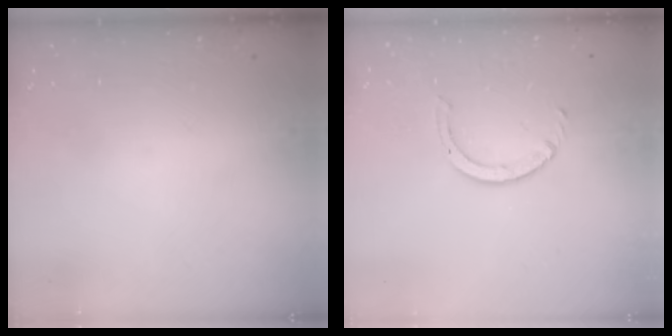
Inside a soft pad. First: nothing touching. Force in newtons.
{"total": 2.5, "press": 2.4, "slide": 0.3}